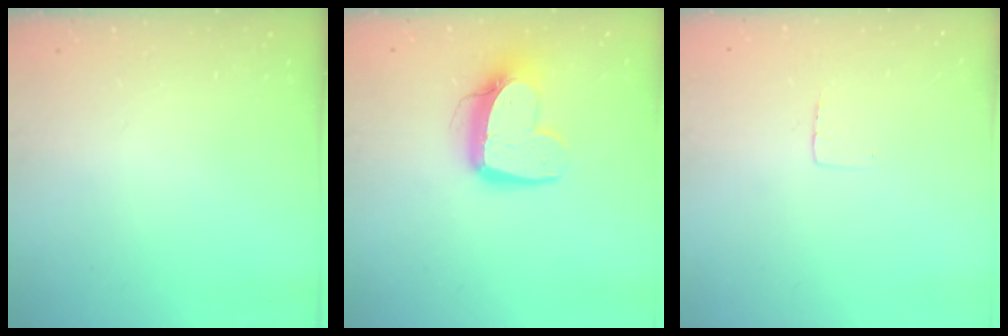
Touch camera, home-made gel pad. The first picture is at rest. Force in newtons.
{"total": 13.0, "press": 12.9, "slide": 1.2}
{"total": 3.0, "press": 3.0, "slide": 0.2}